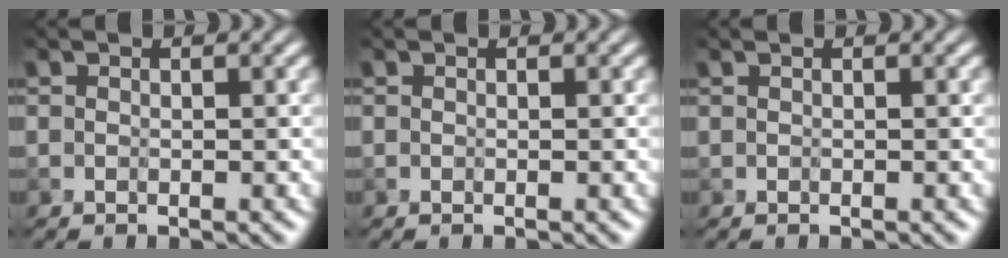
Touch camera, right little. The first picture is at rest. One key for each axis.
{"total": 0.0}
{"total": 0.0}